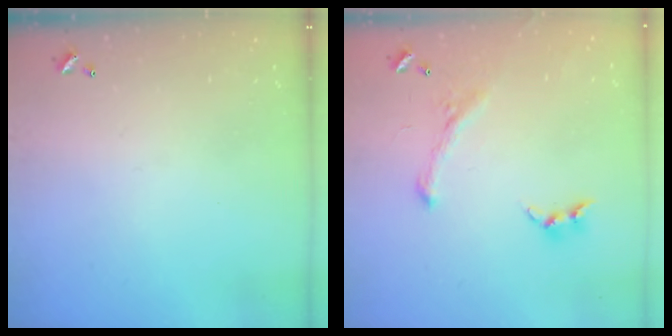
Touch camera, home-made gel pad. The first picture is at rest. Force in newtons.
{"total": 1.1, "press": 0.6, "slide": 1.0}